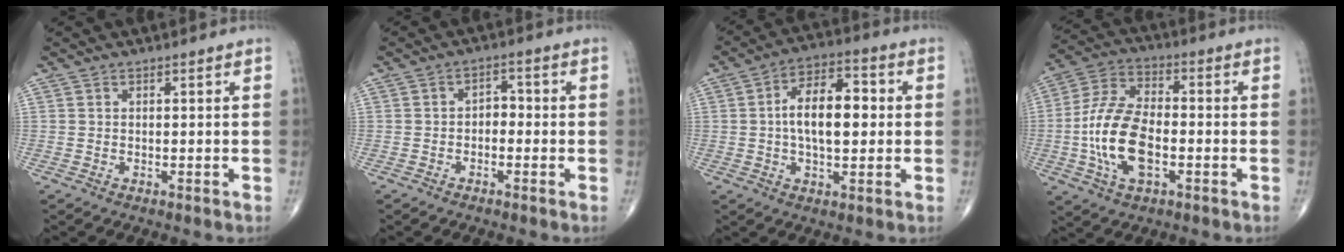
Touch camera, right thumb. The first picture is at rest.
{"total": 2.7, "force": [-0.8, 1.9, 1.8], "torque": [-0.009, 0.018, -0.024]}
{"total": 12.0, "force": [0.6, 6.0, 10.4], "torque": [-0.157, 0.020, 0.003]}
{"total": 14.6, "force": [-2.9, 7.6, 12.1], "torque": [-0.245, 0.021, -0.057]}